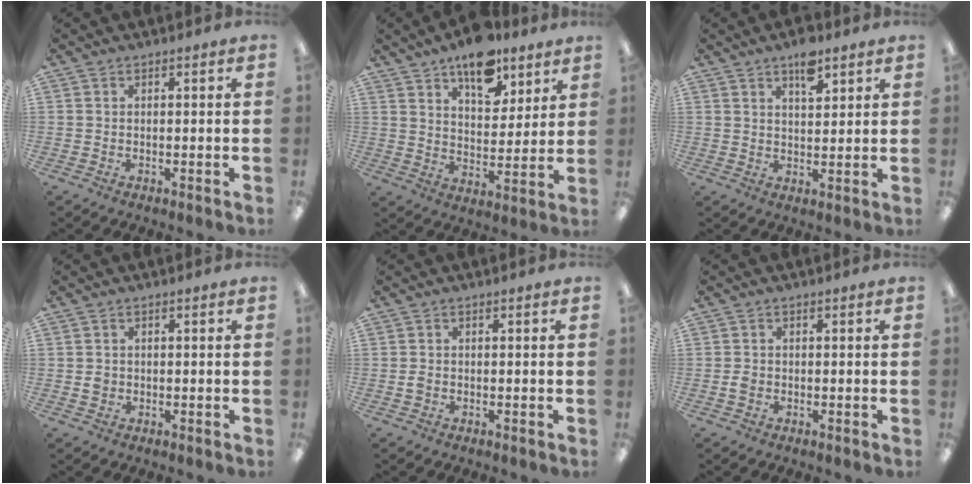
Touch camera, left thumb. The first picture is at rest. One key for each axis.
{"total": 13.7, "fx": 9.9, "fy": 6.7, "fz": 6.7, "tx": -0.080, "ty": -0.057, "tz": 0.173}
{"total": 6.6, "fx": 4.6, "fy": 2.7, "fz": 3.8, "tx": -0.045, "ty": -0.024, "tz": 0.075}
{"total": 1.6, "fx": 0.1, "fy": 1.4, "fz": 0.7, "tx": -0.016, "ty": 0.006, "tz": 0.001}
{"total": 1.4, "fx": -0.1, "fy": 1.0, "fz": 1.0, "tx": -0.021, "ty": 0.004, "tz": -0.003}
{"total": 1.6, "fx": -0.2, "fy": 1.3, "fz": 0.9, "tx": -0.018, "ty": 0.004, "tz": -0.006}